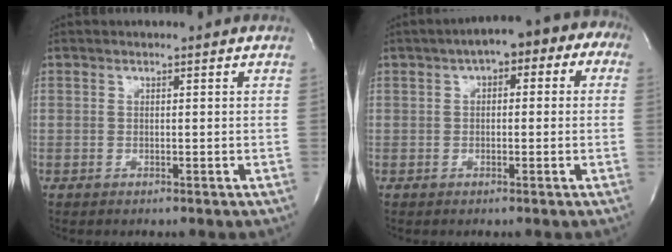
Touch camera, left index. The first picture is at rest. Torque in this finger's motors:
{"motor_torque": [0.80, -0.72, 0.40, 0.08]}